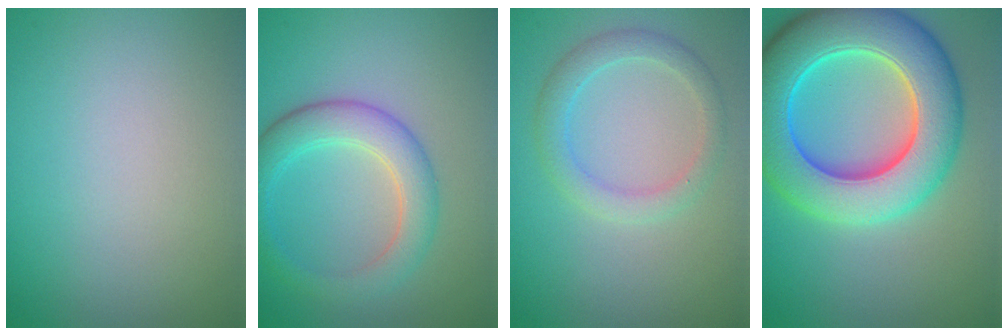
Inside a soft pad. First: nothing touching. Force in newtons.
{"total": 4.4, "press": 4.4, "slide": 0.1}
{"total": 2.6, "press": 2.6, "slide": 0.2}
{"total": 11.3, "press": 11.3, "slide": 0.3}